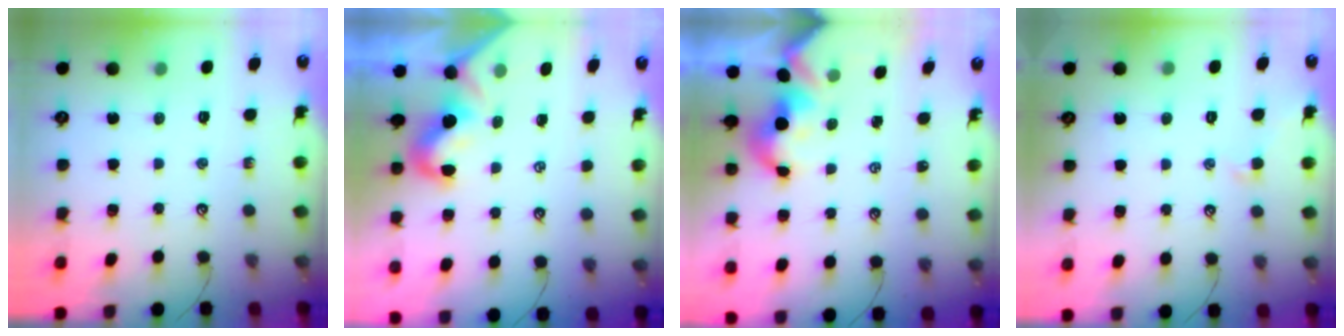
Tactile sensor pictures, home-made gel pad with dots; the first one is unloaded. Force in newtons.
{"total": 1.9, "press": 1.8, "slide": 0.6}
{"total": 2.2, "press": 2.2, "slide": 0.1}
{"total": 1.0, "press": 0.8, "slide": 0.6}